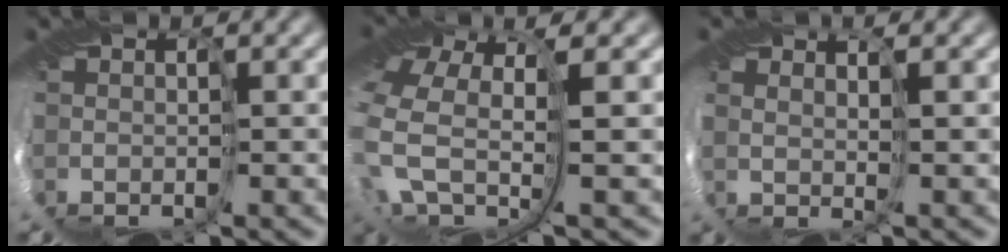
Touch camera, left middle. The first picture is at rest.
{"total": 7.9, "force": [-0.6, 4.3, 6.5], "torque": [-0.198, -0.020, -0.010]}
{"total": 1.9, "force": [1.9, -0.2, 0.2], "torque": [0.009, 0.018, 0.014]}